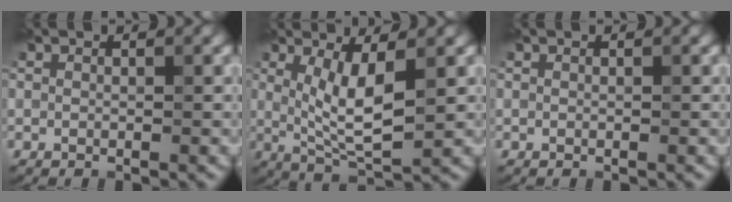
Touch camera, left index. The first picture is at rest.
{"total": 5.1, "force": [0.8, 1.4, 4.8], "torque": [-0.090, -0.012, 0.021]}
{"total": 0.0}